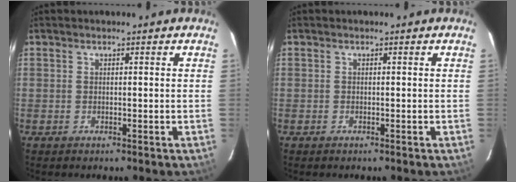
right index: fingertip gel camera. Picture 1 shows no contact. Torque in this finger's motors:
{"motor_torque": [0.07, -0.10, 0.02, 0.00]}